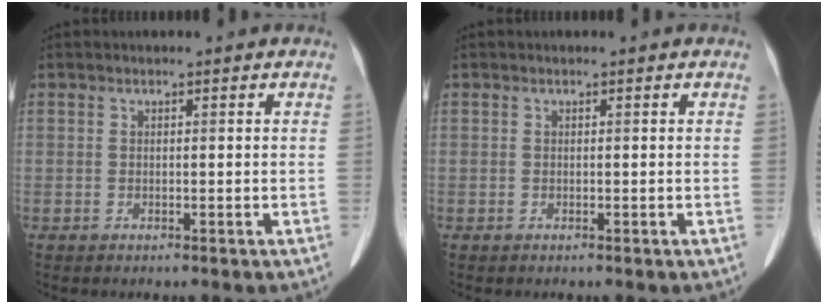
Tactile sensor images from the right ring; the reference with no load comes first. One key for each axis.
{"total": 0.0}